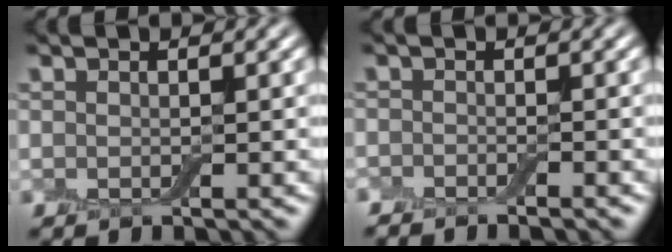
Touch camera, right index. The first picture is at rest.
{"total": 1.6, "force": [-1.5, 0.2, 0.3], "torque": [-0.003, -0.002, -0.030]}